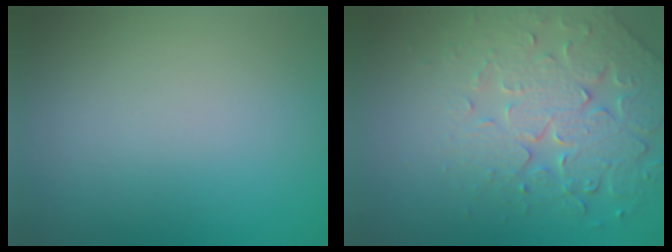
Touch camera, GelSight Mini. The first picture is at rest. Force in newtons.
{"total": 4.8, "press": 4.7, "slide": 1.1}